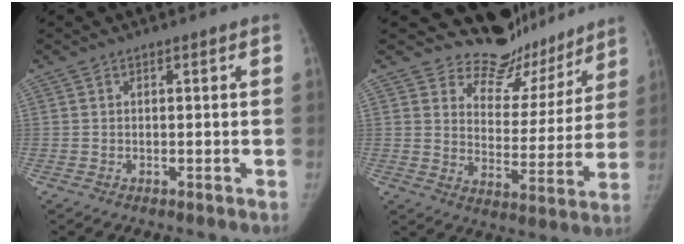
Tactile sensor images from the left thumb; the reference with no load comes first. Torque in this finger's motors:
{"motor_torque": [1.51, -0.59, -0.08, -1.43, 0.06]}